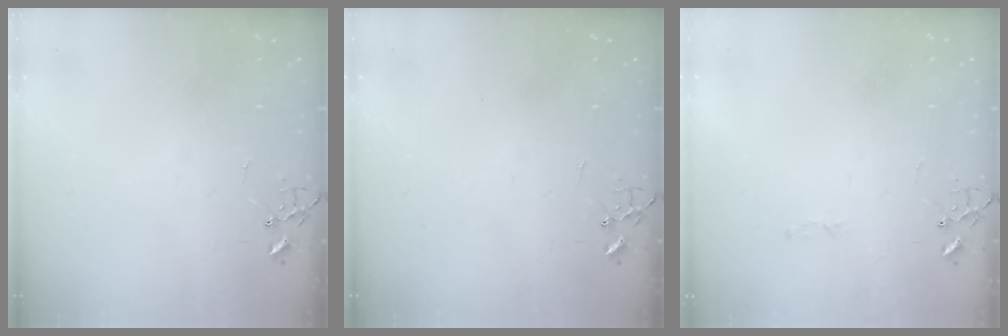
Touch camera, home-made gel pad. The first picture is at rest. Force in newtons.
{"total": 0.0}
{"total": 2.8, "press": 2.8, "slide": 0.4}